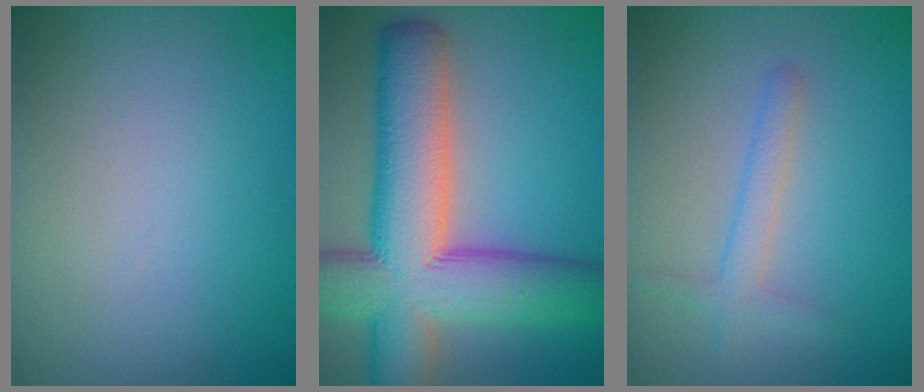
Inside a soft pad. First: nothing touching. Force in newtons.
{"total": 13.1, "press": 13.1, "slide": 0.7}
{"total": 2.0, "press": 2.0, "slide": 0.1}